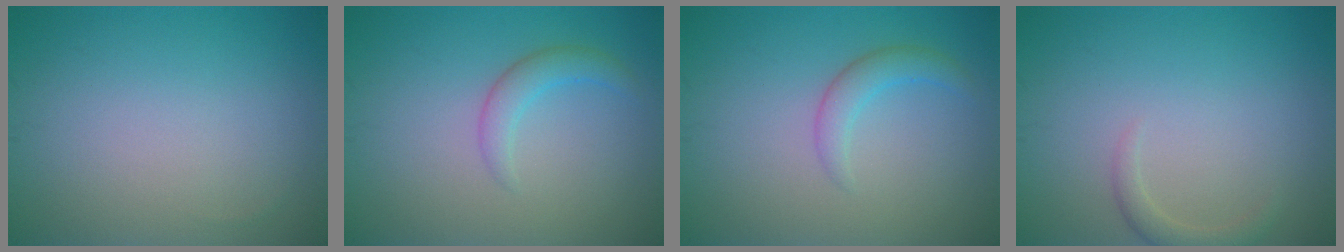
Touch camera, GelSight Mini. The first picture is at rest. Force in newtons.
{"total": 2.0, "press": 2.0, "slide": 0.1}
{"total": 2.0, "press": 2.0, "slide": 0.1}
{"total": 1.4, "press": 1.4, "slide": 0.1}